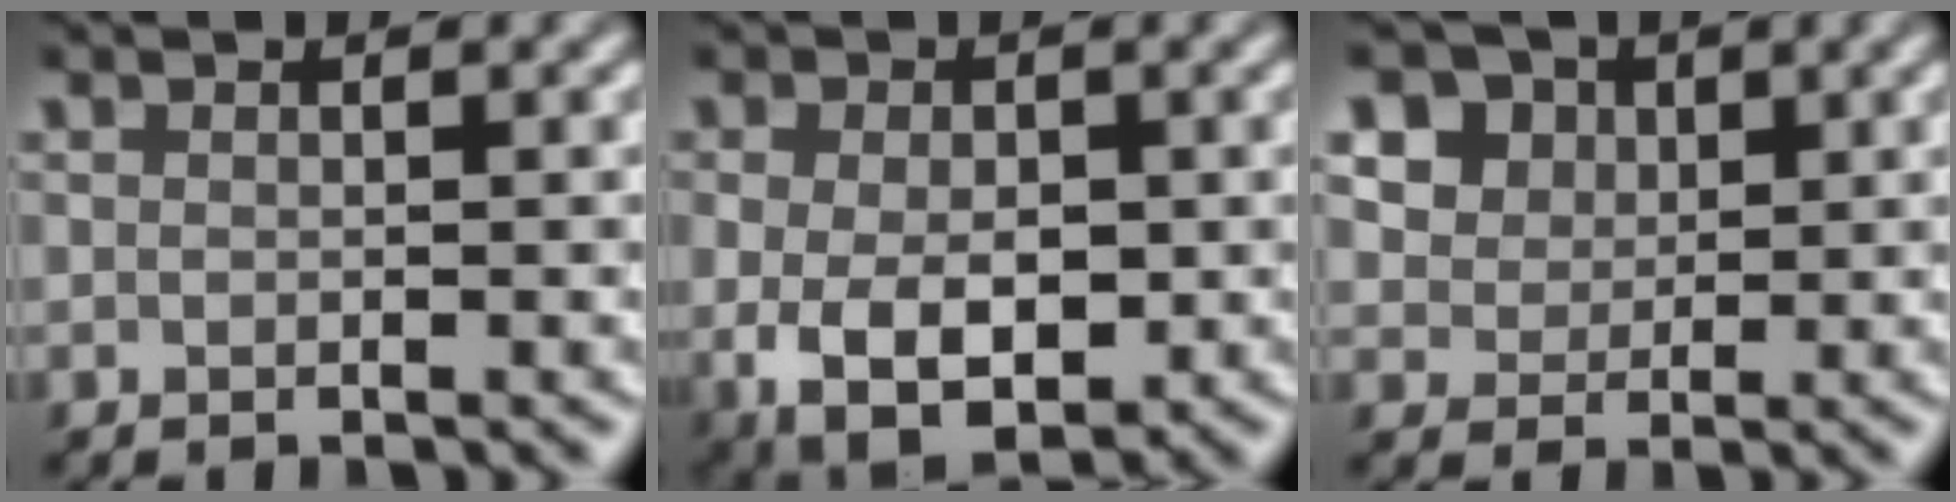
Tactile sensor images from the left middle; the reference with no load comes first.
{"total": 6.4, "force": [-0.9, 3.9, 5.0], "torque": [-0.092, -0.017, -0.008]}
{"total": 10.2, "force": [5.4, 7.4, 4.4], "torque": [-0.094, 0.021, 0.079]}